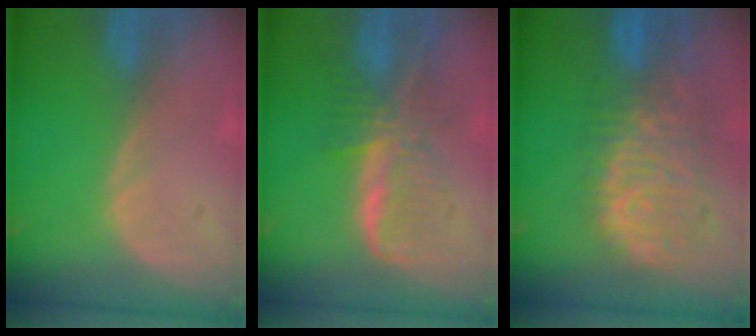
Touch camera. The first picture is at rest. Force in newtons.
{"total": 7.3, "press": 6.6, "slide": 3.1}
{"total": 11.0, "press": 9.4, "slide": 5.7}